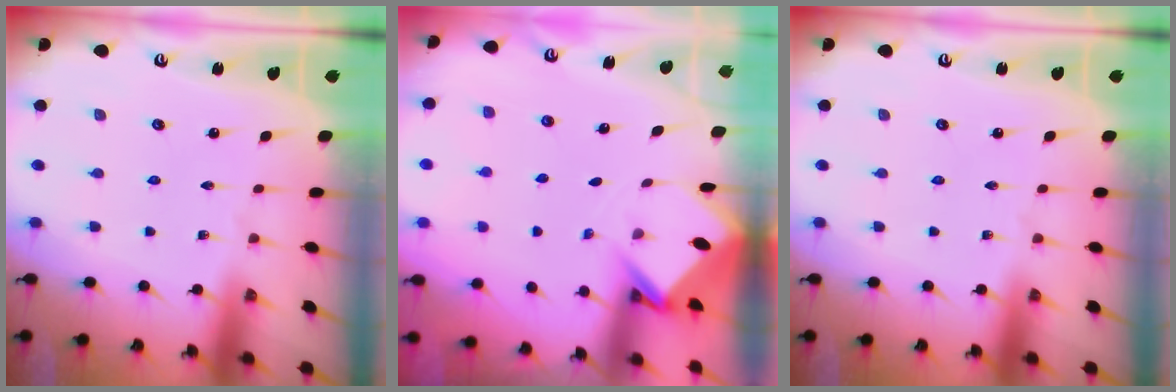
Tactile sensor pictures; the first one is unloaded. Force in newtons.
{"total": 2.9, "press": 2.9, "slide": 0.2}
{"total": 0.0}